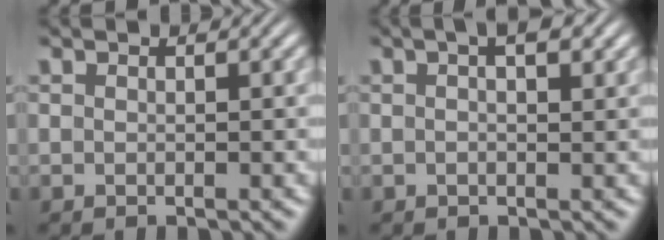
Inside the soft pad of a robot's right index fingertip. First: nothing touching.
{"total": 2.8, "force": [1.1, 0.9, 2.5], "torque": [-0.026, 0.013, 0.008]}